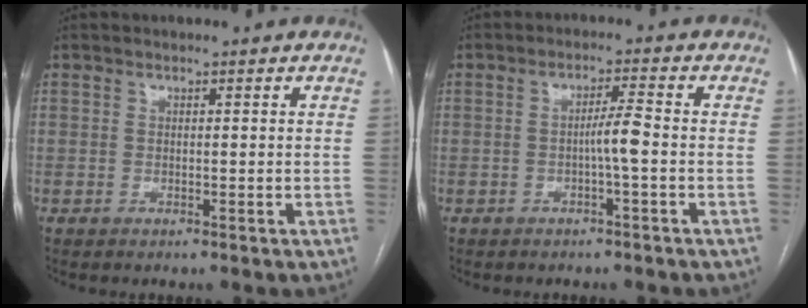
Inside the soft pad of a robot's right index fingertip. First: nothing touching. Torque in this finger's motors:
{"motor_torque": [0.66, -0.03, 0.27, 0.08]}